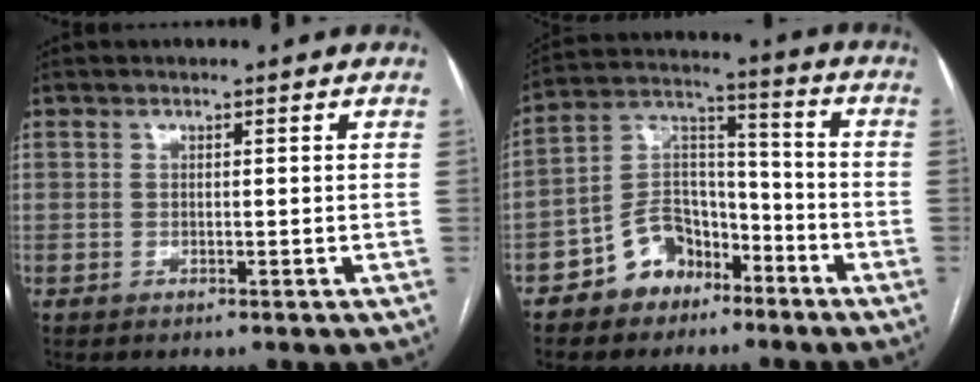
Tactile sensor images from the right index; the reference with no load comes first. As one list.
[{"total": 10.3, "force": [-6.3, 7.0, 4.2], "torque": [-0.087, 0.031, -0.108]}]